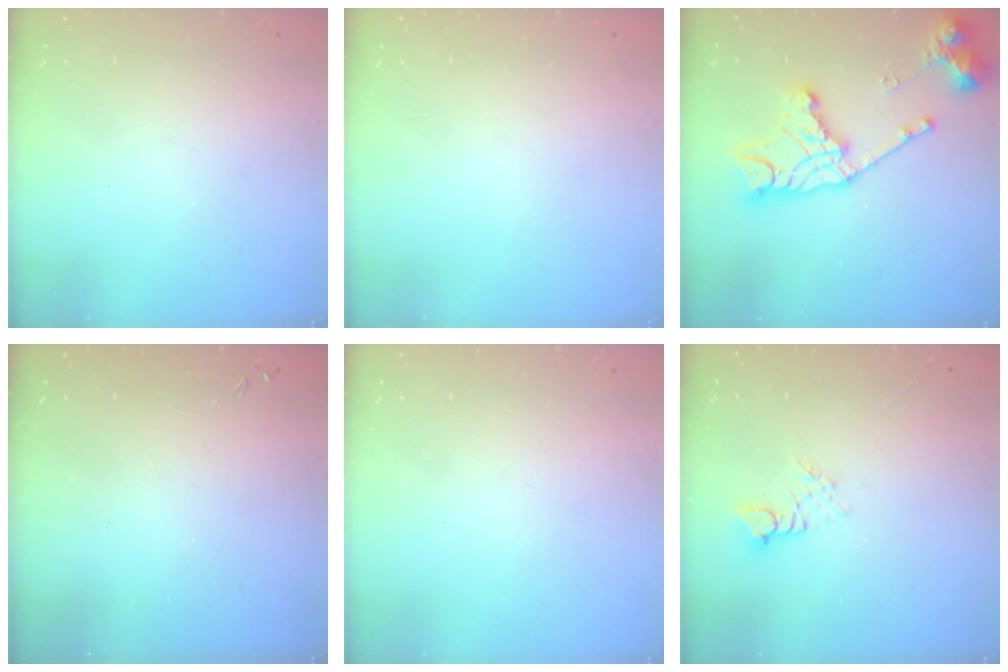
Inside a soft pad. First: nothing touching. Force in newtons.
{"total": 0.0}
{"total": 19.6, "press": 19.5, "slide": 2.0}
{"total": 0.0}
{"total": 0.0}
{"total": 2.3, "press": 2.3, "slide": 0.2}